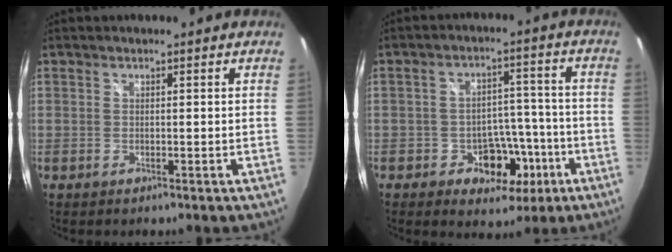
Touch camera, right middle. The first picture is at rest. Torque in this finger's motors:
{"motor_torque": [-0.08, -0.12, 0.14, 0.01]}